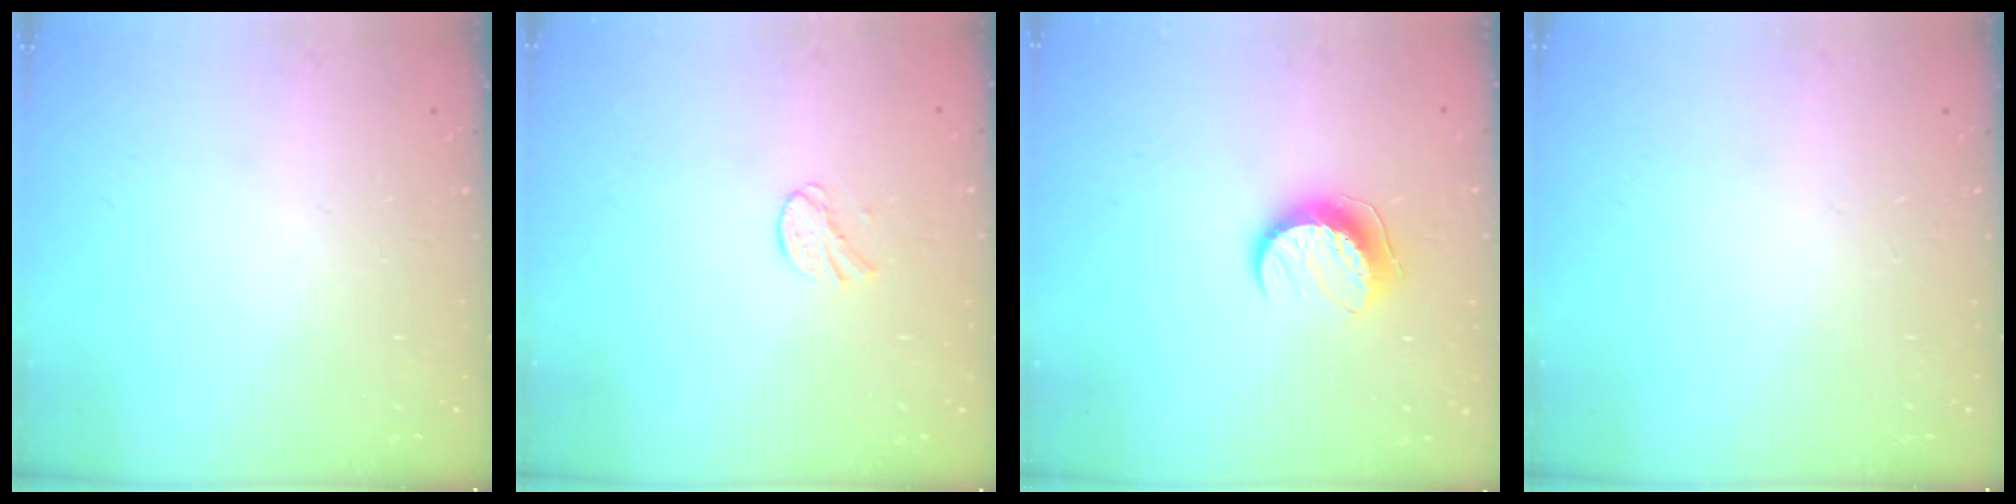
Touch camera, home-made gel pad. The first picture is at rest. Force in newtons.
{"total": 6.1, "press": 6.1, "slide": 0.6}
{"total": 9.5, "press": 9.5, "slide": 0.7}
{"total": 0.0}